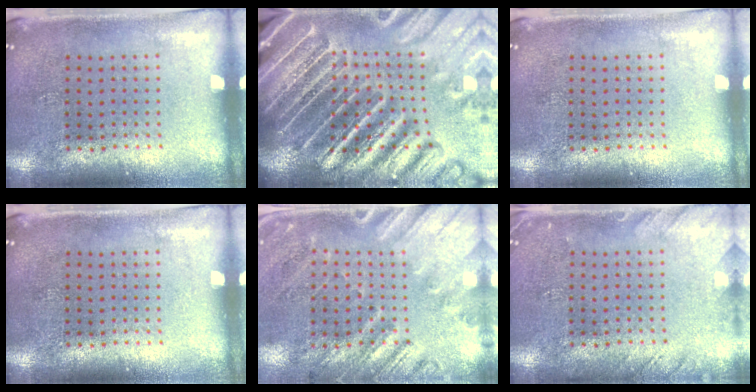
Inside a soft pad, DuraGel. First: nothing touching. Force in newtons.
{"total": 5.5, "press": 4.8, "slide": 2.7}
{"total": 0.0}
{"total": 0.0}
{"total": 2.4, "press": 1.9, "slide": 1.6}
{"total": 1.6, "press": 1.6, "slide": 0.2}